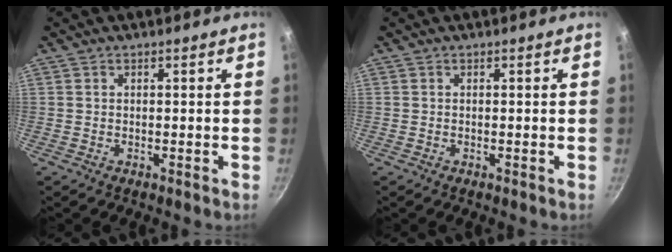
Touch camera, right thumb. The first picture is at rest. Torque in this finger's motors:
{"motor_torque": [0.15, 0.05, 0.50, 0.19, 0.03]}